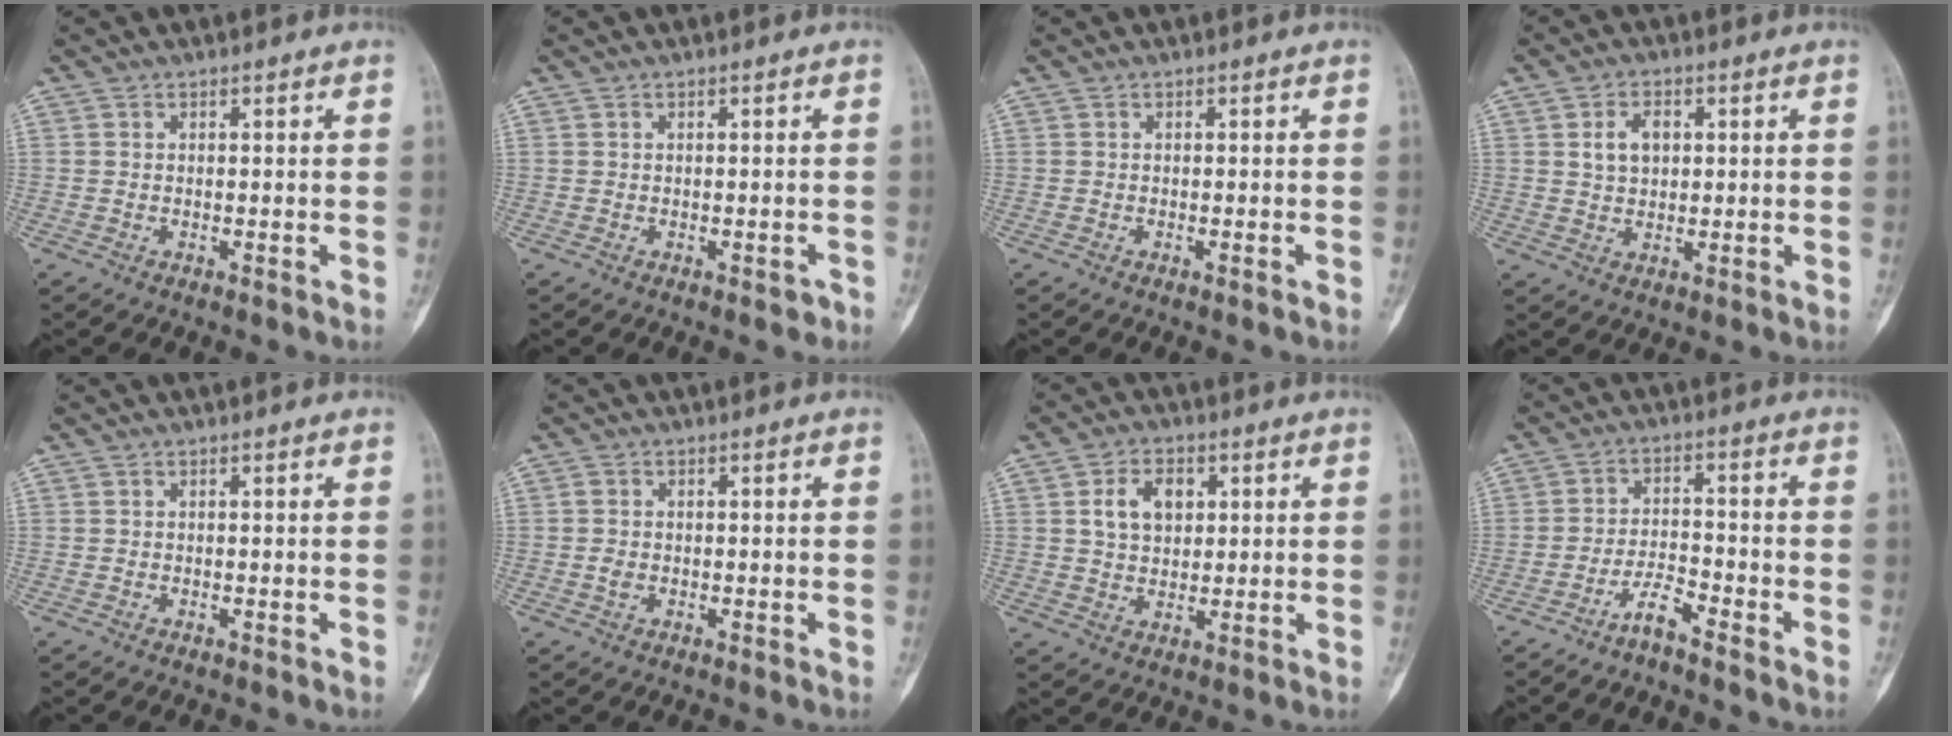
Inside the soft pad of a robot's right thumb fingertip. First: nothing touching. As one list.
[{"total": 1.2, "force": [-0.7, 0.7, 0.7], "torque": [-0.006, 0.004, -0.007]}, {"total": 0.6, "force": [-0.3, 0.0, 0.5], "torque": [-0.011, -0.001, -0.002]}, {"total": 4.9, "force": [1.3, 3.4, 3.3], "torque": [-0.046, 0.000, 0.024]}, {"total": 0.0}, {"total": 1.6, "force": [-0.3, 1.3, 1.0], "torque": [-0.019, 0.001, -0.007]}, {"total": 7.1, "force": [2.1, 4.9, 4.7], "torque": [-0.062, -0.002, 0.036]}, {"total": 4.3, "force": [-3.6, 0.4, 2.4], "torque": [-0.047, 0.023, -0.072]}]